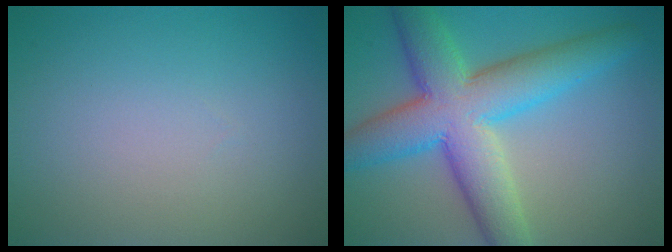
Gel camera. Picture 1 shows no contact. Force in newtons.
{"total": 9.7, "press": 9.7, "slide": 0.3}